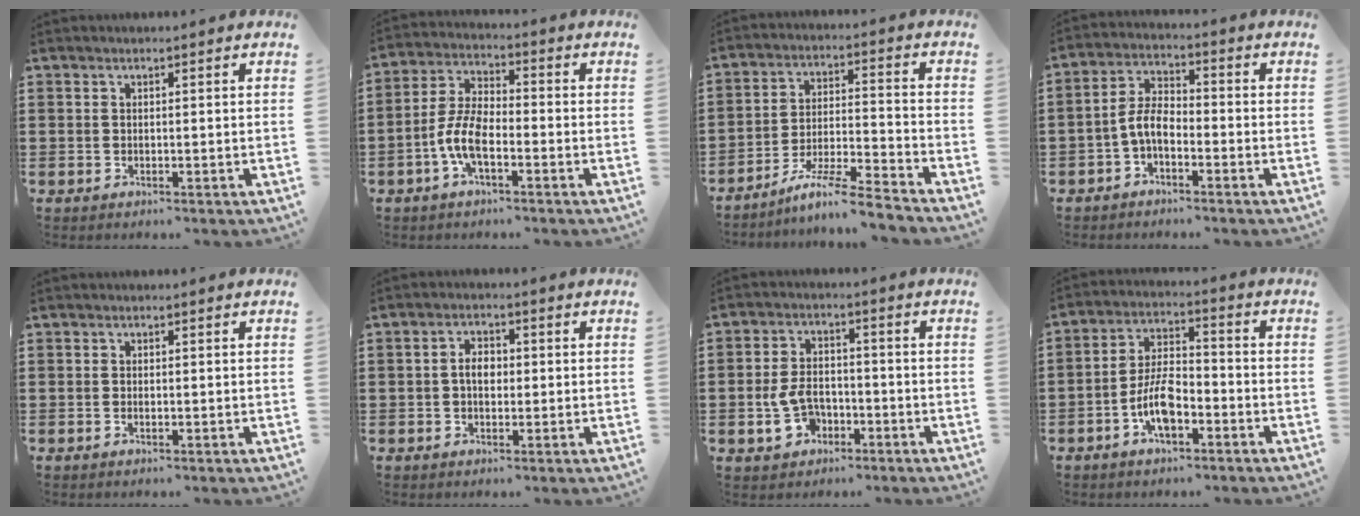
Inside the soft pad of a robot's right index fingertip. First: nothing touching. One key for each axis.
{"total": 7.2, "fx": -2.7, "fy": 3.0, "fz": 6.0, "tx": -0.148, "ty": -0.006, "tz": -0.059}
{"total": 8.1, "fx": -7.0, "fy": -0.4, "fz": 4.0, "tx": -0.081, "ty": -0.004, "tz": -0.138}
{"total": 5.0, "fx": -2.2, "fy": 2.6, "fz": 3.7, "tx": -0.088, "ty": 0.006, "tz": -0.049}
{"total": 0.6, "fx": -0.2, "fy": 0.2, "fz": 0.6, "tx": -0.013, "ty": -0.004, "tz": -0.002}
{"total": 3.2, "fx": -0.2, "fy": 1.9, "fz": 2.5, "tx": -0.049, "ty": 0.007, "tz": -0.005}
{"total": 5.3, "fx": -2.0, "fy": 3.7, "fz": 3.4, "tx": -0.084, "ty": 0.003, "tz": -0.041}
{"total": 7.6, "fx": -3.3, "fy": 3.2, "fz": 6.1, "tx": -0.140, "ty": -0.001, "tz": -0.067}